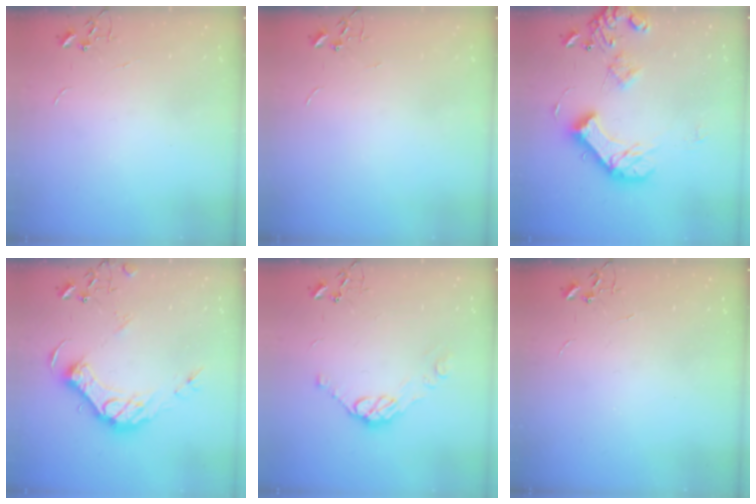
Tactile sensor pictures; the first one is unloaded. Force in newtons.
{"total": 0.0}
{"total": 16.4, "press": 16.2, "slide": 2.4}
{"total": 16.9, "press": 16.8, "slide": 1.7}
{"total": 9.1, "press": 9.1, "slide": 0.7}
{"total": 0.0}